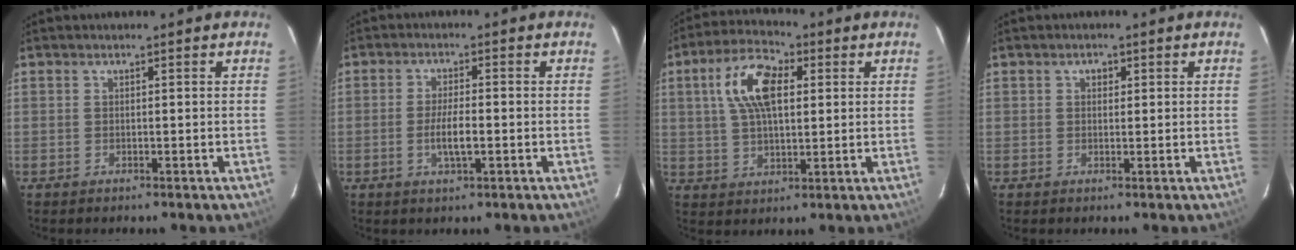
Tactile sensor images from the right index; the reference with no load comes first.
{"total": 4.5, "force": [-1.2, 0.9, 4.3], "torque": [-0.082, -0.003, -0.021]}
{"total": 11.3, "force": [3.1, 5.6, 9.3], "torque": [-0.180, 0.026, 0.057]}
{"total": 1.3, "force": [0.4, 1.1, 0.6], "torque": [-0.007, 0.007, 0.006]}